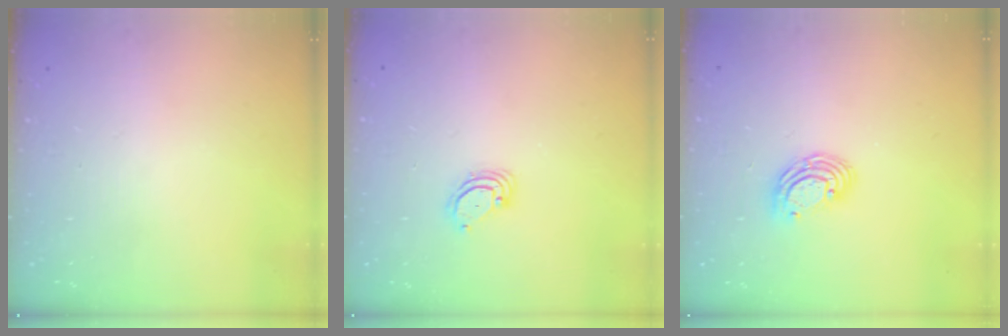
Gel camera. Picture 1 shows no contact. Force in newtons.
{"total": 3.5, "press": 3.5, "slide": 0.3}
{"total": 7.5, "press": 7.4, "slide": 1.3}